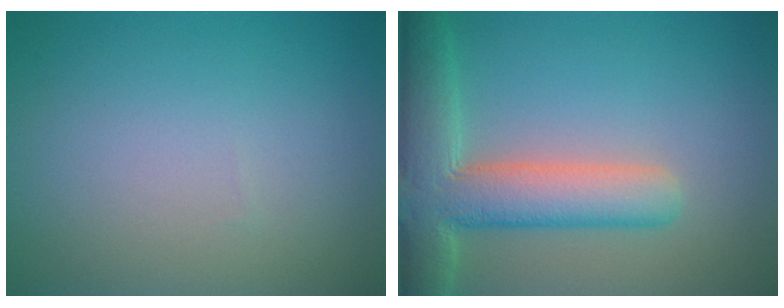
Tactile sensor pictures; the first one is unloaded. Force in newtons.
{"total": 7.6, "press": 7.6, "slide": 0.6}